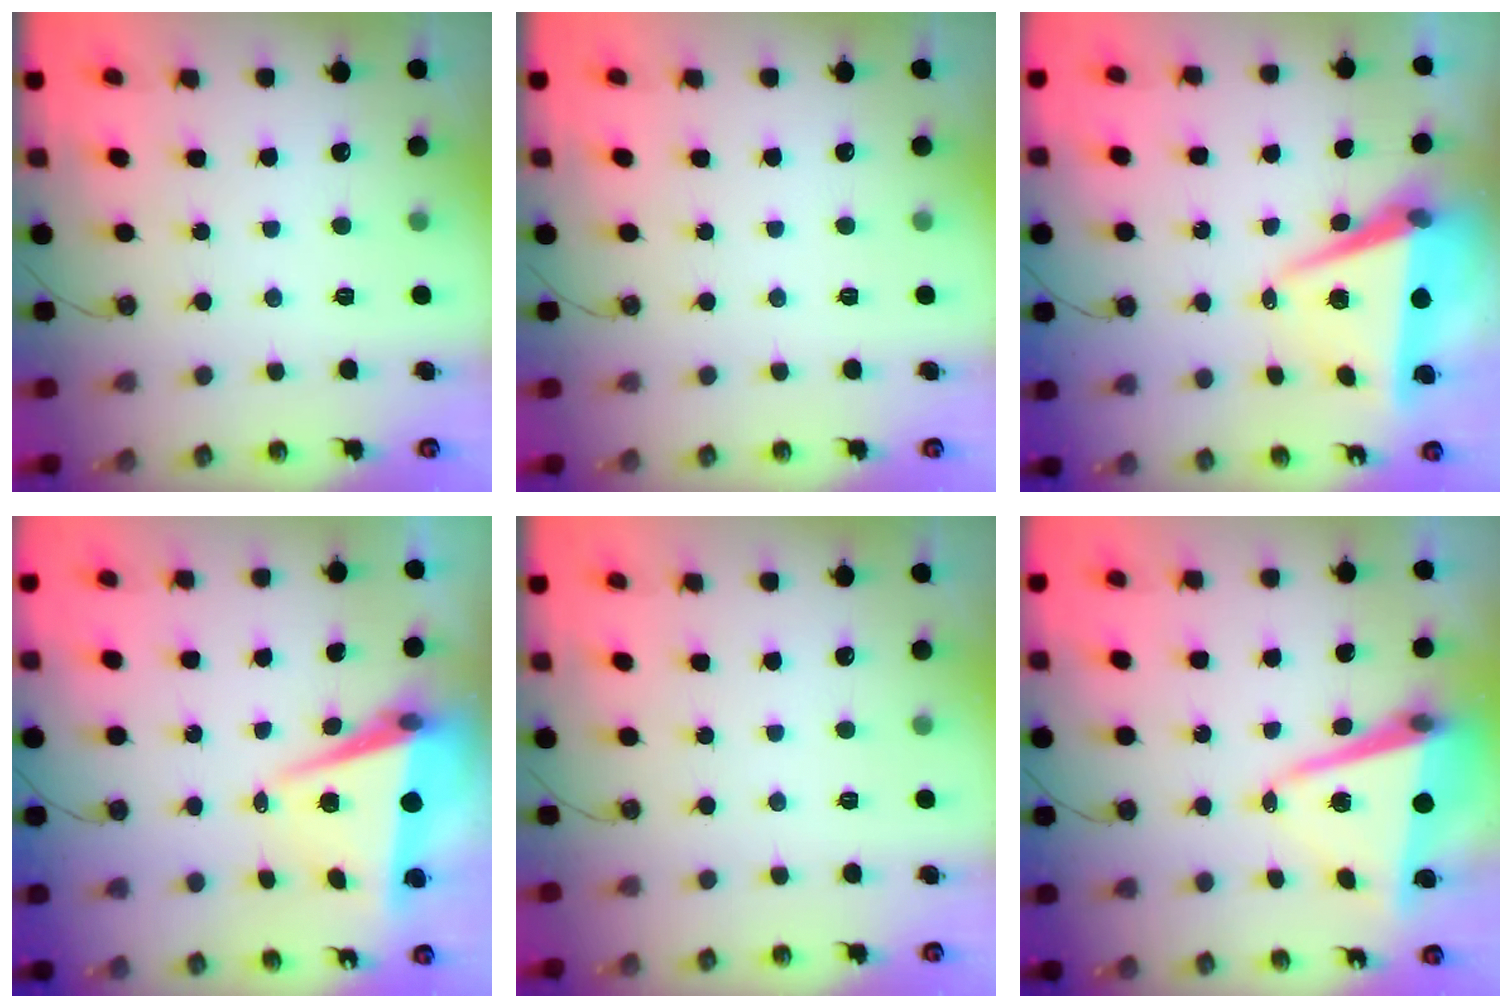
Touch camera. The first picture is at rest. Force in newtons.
{"total": 0.0}
{"total": 8.4, "press": 7.4, "slide": 4.1}
{"total": 7.4, "press": 6.5, "slide": 3.5}
{"total": 0.0}
{"total": 10.6, "press": 10.4, "slide": 1.9}